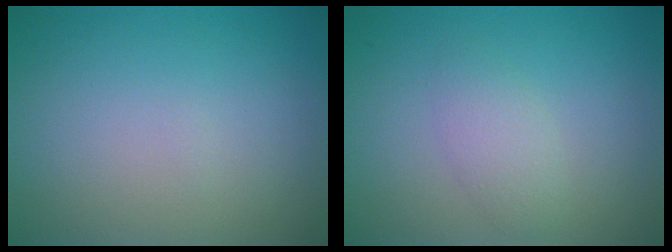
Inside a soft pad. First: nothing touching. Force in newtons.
{"total": 2.0, "press": 2.0, "slide": 0.1}